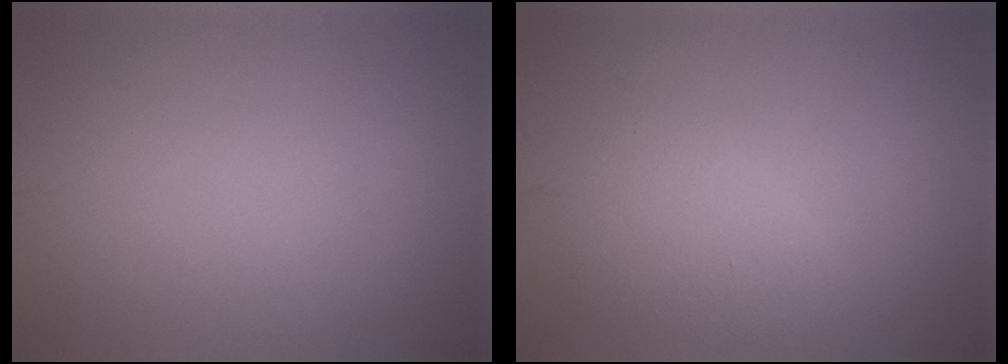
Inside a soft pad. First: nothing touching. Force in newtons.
{"total": 2.6, "press": 2.6, "slide": 0.2}